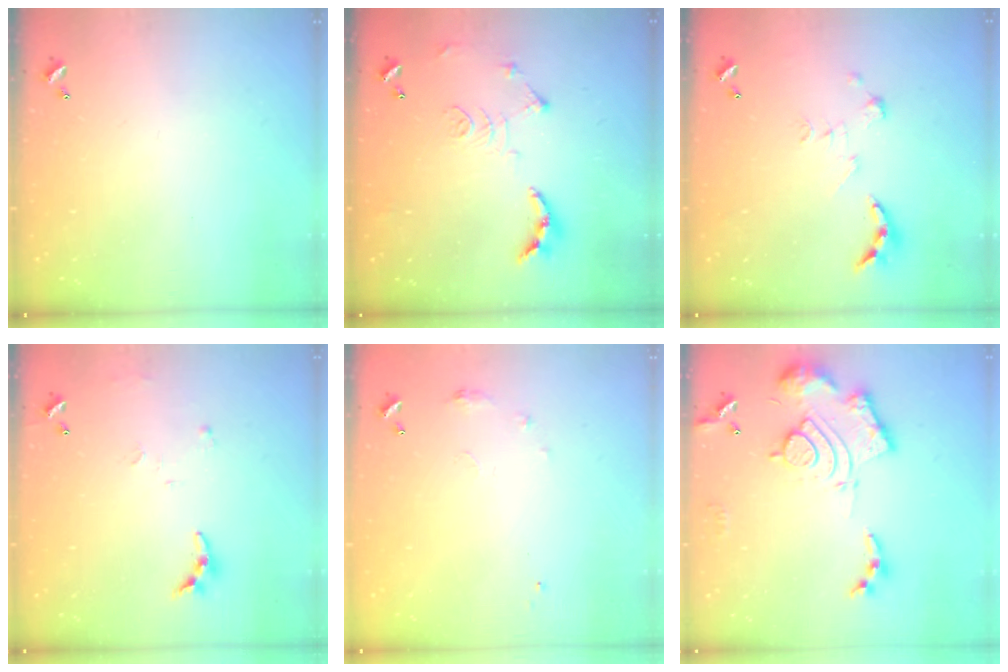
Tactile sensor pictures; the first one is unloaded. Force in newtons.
{"total": 12.0, "press": 11.9, "slide": 1.3}
{"total": 4.7, "press": 4.7, "slide": 0.4}
{"total": 7.9, "press": 7.9, "slide": 0.5}
{"total": 6.0, "press": 5.9, "slide": 0.8}
{"total": 19.2, "press": 19.1, "slide": 1.8}